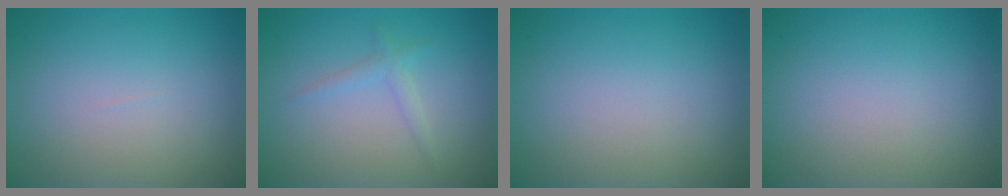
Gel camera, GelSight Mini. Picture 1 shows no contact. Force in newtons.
{"total": 1.3, "press": 1.3, "slide": 0.1}
{"total": 0.0}
{"total": 0.0}